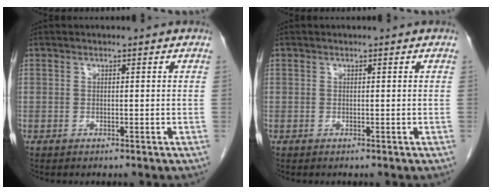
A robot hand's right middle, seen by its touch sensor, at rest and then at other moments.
{"total": 0.0}